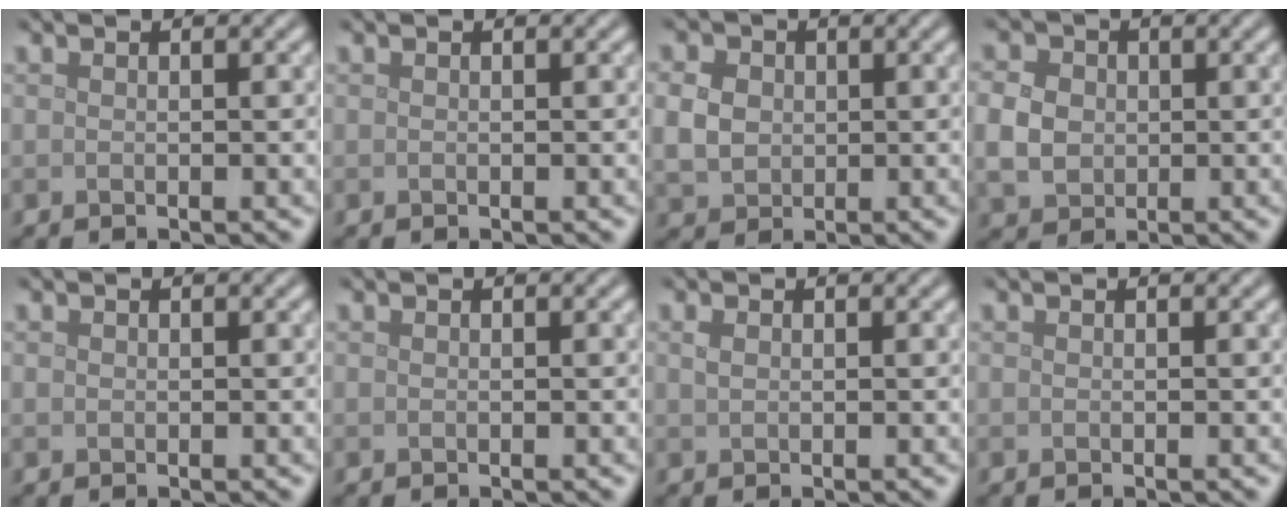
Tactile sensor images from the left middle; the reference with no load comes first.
{"total": 0.0}
{"total": 3.8, "force": [0.5, 3.2, 2.0], "torque": [-0.056, 0.009, 0.006]}
{"total": 3.9, "force": [0.1, 3.3, 2.1], "torque": [-0.050, 0.003, 0.000]}
{"total": 0.0}
{"total": 0.0}
{"total": 0.7, "force": [0.3, 0.5, 0.4], "torque": [-0.013, 0.001, 0.006]}
{"total": 0.0}